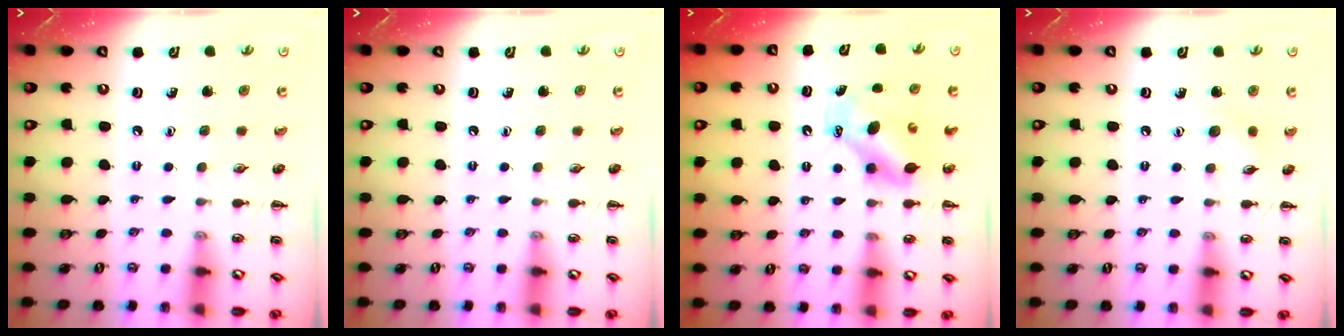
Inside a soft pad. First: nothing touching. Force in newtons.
{"total": 0.0}
{"total": 8.4, "press": 8.3, "slide": 1.4}
{"total": 5.6, "press": 5.5, "slide": 1.2}